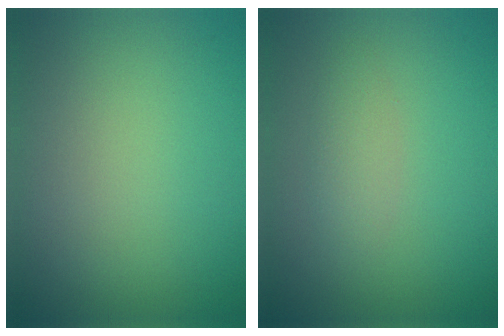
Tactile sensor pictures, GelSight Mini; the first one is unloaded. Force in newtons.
{"total": 1.6, "press": 1.6, "slide": 0.1}